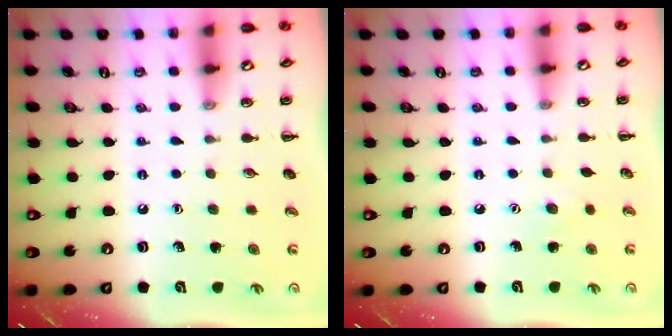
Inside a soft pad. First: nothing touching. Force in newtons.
{"total": 3.4, "press": 3.3, "slide": 0.8}